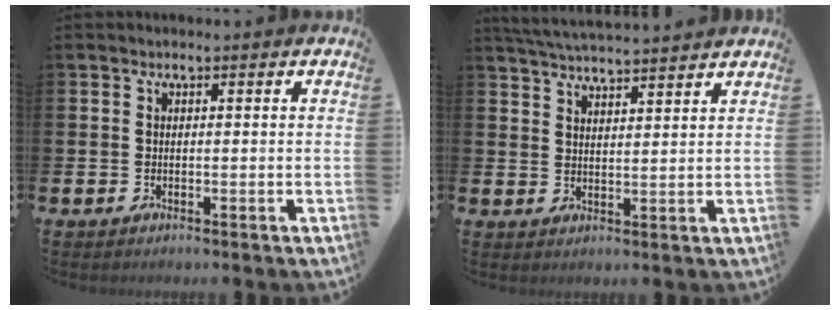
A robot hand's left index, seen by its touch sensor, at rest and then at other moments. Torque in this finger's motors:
{"motor_torque": [0.59, -1.01, 0.21, 0.11]}